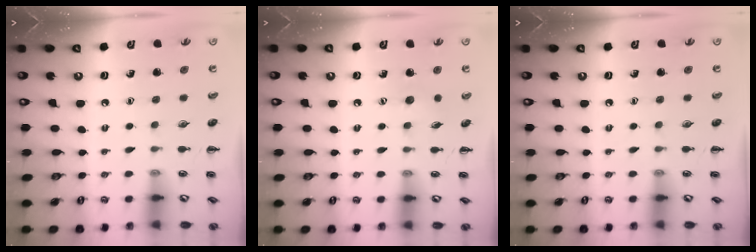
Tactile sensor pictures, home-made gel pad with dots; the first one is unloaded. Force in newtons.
{"total": 4.0, "press": 3.8, "slide": 1.0}
{"total": 0.0}